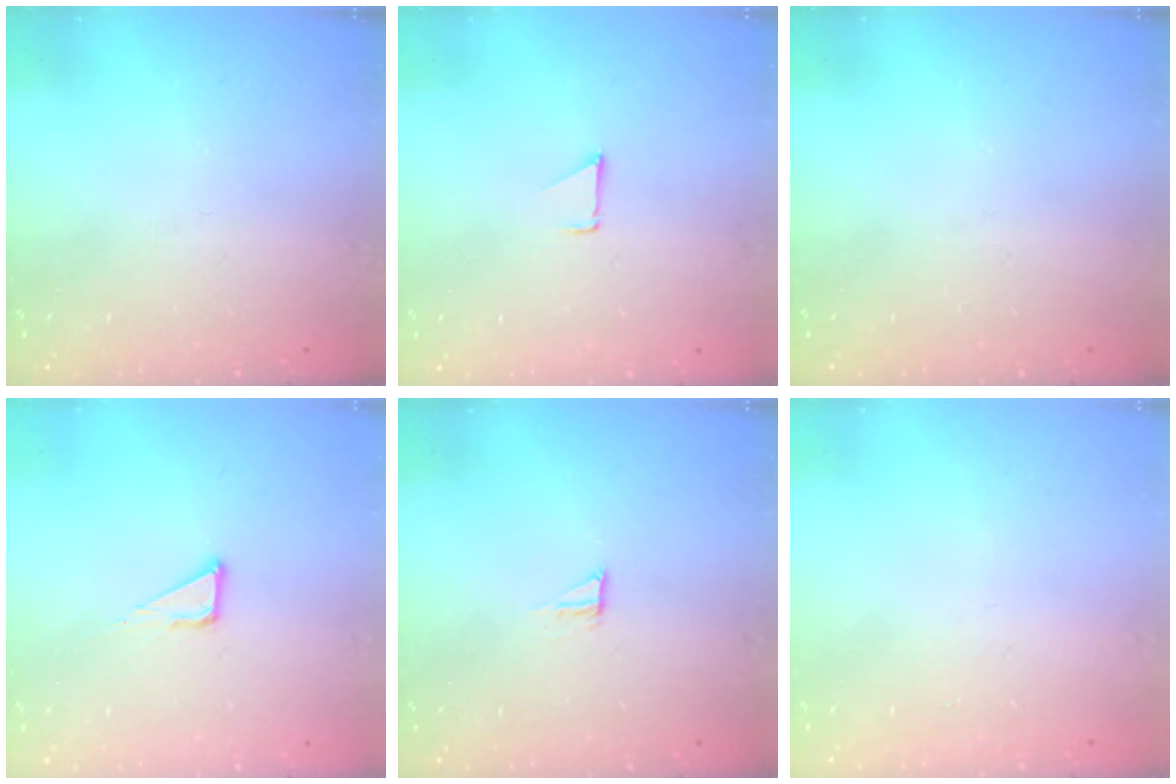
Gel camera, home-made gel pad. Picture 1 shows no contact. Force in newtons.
{"total": 0.9, "press": 0.8, "slide": 0.1}
{"total": 0.0}
{"total": 3.8, "press": 3.8, "slide": 0.3}
{"total": 5.1, "press": 5.1, "slide": 0.4}
{"total": 0.9, "press": 0.9, "slide": 0.0}